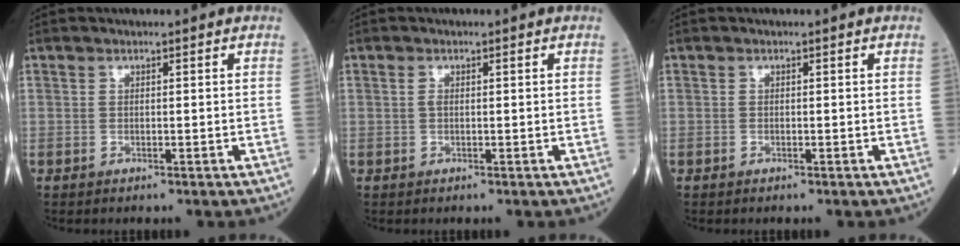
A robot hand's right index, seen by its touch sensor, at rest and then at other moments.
{"total": 1.0, "force": [0.2, 0.4, 0.9], "torque": [-0.019, 0.007, 0.004]}
{"total": 0.0}